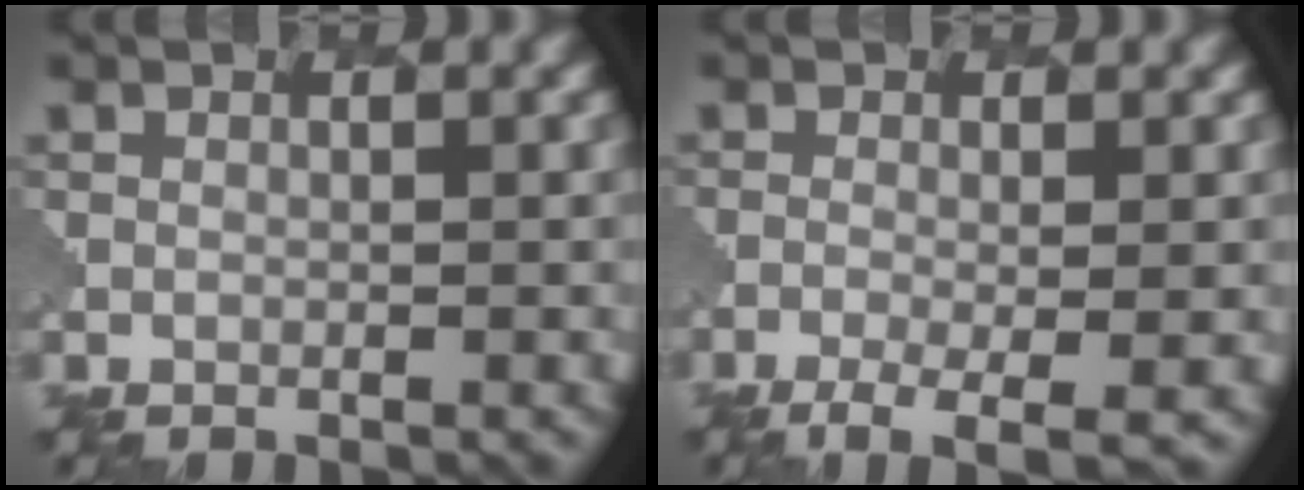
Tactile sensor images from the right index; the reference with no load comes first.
{"total": 4.0, "force": [-1.8, 1.2, 3.4], "torque": [-0.062, -0.007, -0.031]}